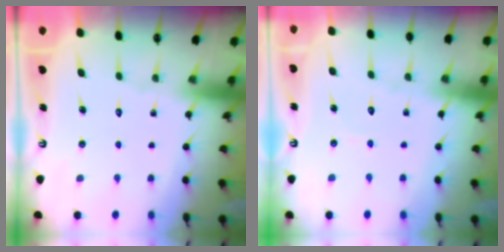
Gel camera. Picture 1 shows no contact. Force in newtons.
{"total": 2.7, "press": 2.7, "slide": 0.3}